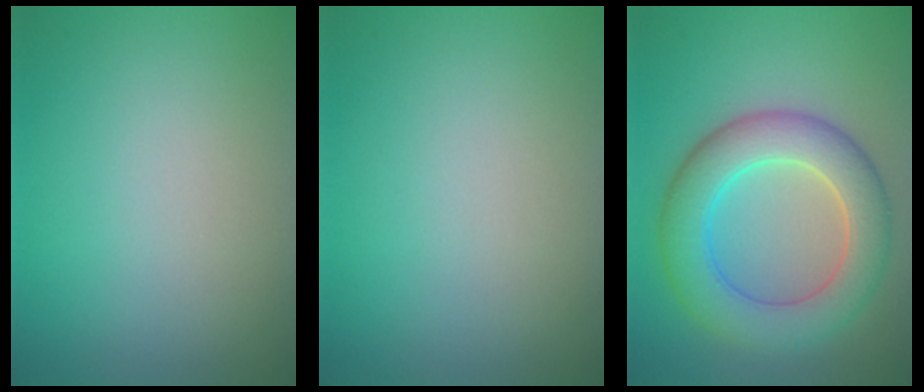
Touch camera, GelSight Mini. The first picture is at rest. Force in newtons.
{"total": 0.0}
{"total": 7.2, "press": 7.2, "slide": 0.3}